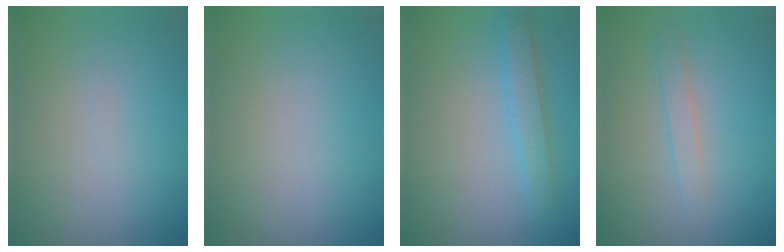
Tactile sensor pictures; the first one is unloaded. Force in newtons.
{"total": 0.0}
{"total": 2.6, "press": 2.6, "slide": 0.1}
{"total": 1.6, "press": 1.6, "slide": 0.0}